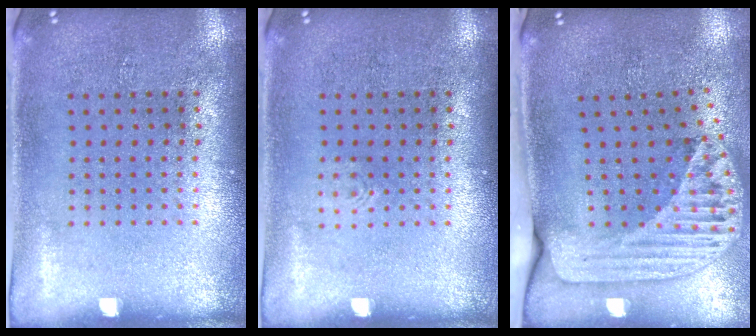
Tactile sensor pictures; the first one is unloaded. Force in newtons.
{"total": 0.5, "press": 0.5, "slide": 0.1}
{"total": 2.7, "press": 1.8, "slide": 1.9}